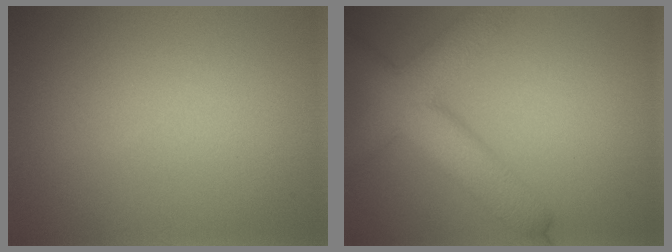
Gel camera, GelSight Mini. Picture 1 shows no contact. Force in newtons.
{"total": 7.3, "press": 7.3, "slide": 0.4}